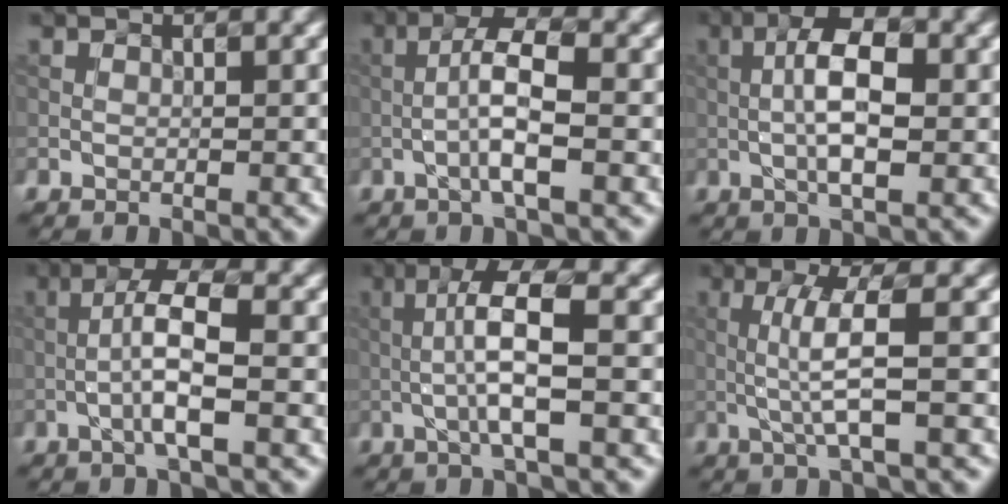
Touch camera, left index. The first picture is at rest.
{"total": 4.2, "force": [-1.1, 0.6, 4.0], "torque": [-0.076, 0.015, -0.028]}
{"total": 5.6, "force": [-0.1, 1.8, 5.3], "torque": [-0.101, 0.009, -0.010]}
{"total": 4.5, "force": [-1.1, 0.6, 4.3], "torque": [-0.081, 0.016, -0.028]}
{"total": 5.4, "force": [-0.3, 0.8, 5.3], "torque": [-0.101, 0.013, -0.013]}
{"total": 3.9, "force": [-0.1, 0.3, 3.9], "torque": [-0.085, 0.002, -0.001]}